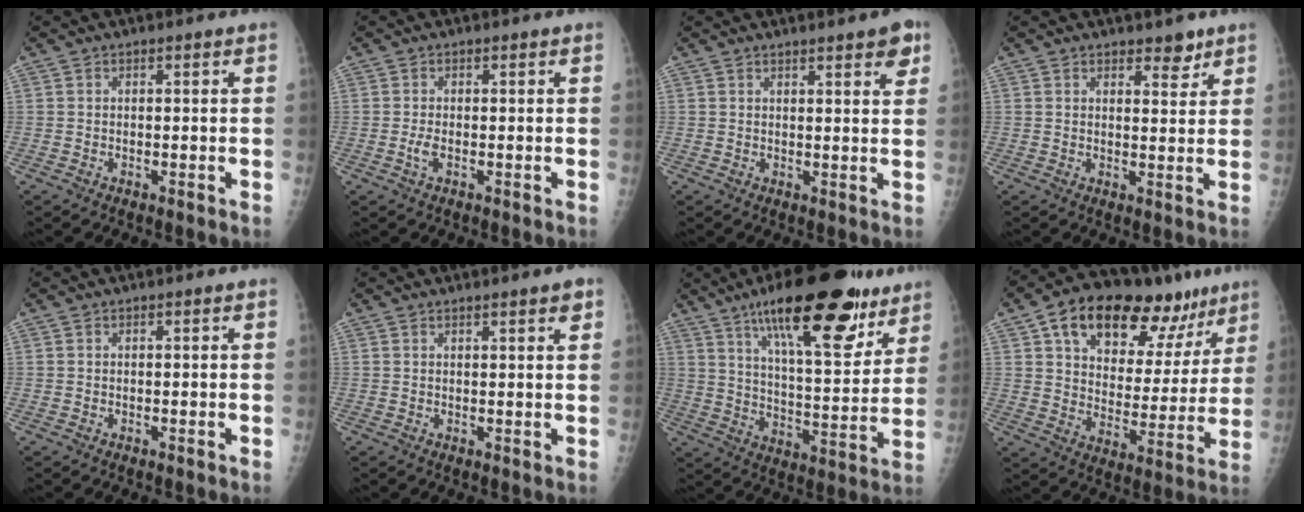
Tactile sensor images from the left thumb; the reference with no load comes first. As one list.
[{"total": 1.6, "force": [-0.3, 0.7, 1.4], "torque": [-0.032, -0.003, -0.006]}, {"total": 5.0, "force": [3.2, 1.2, 3.6], "torque": [-0.034, -0.014, 0.037]}, {"total": 3.5, "force": [2.7, 1.6, 1.6], "torque": [-0.001, -0.018, 0.039]}, {"total": 0.0}, {"total": 2.4, "force": [1.7, 0.3, 1.6], "torque": [-0.019, -0.009, 0.021]}, {"total": 24.4, "force": [15.0, 7.9, 17.6], "torque": [-0.234, -0.050, 0.234]}, {"total": 23.8, "force": [14.0, 12.2, 14.9], "torque": [-0.181, -0.018, 0.219]}]